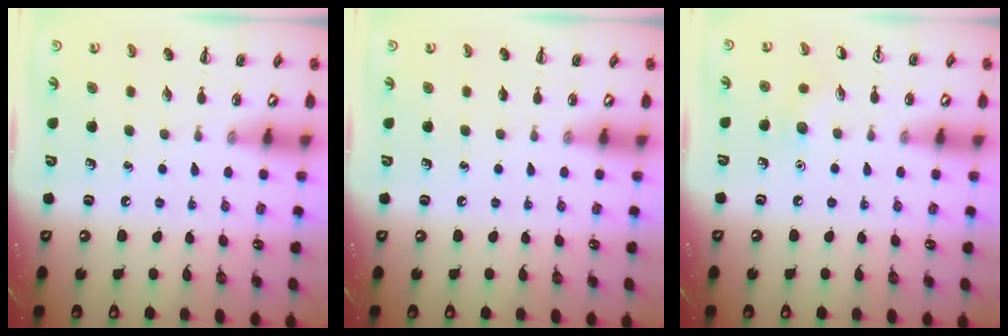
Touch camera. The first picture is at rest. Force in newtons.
{"total": 0.0}
{"total": 4.7, "press": 4.5, "slide": 1.4}